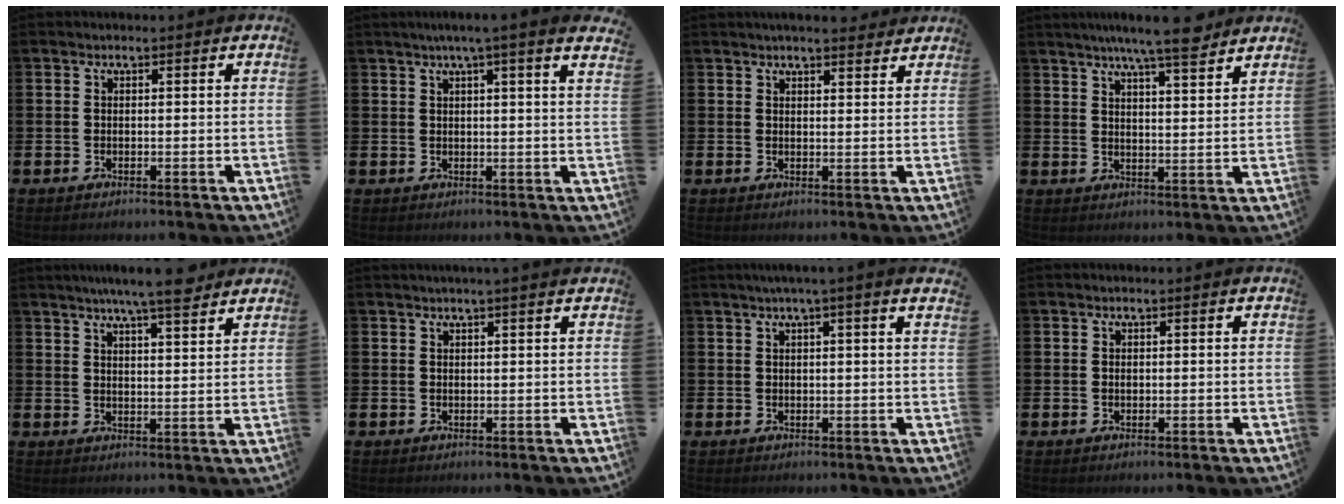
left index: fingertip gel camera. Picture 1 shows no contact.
{"total": 3.3, "force": [2.7, -0.8, 1.7], "torque": [-0.034, -0.009, 0.045]}
{"total": 3.1, "force": [3.1, 0.3, 0.4], "torque": [-0.003, -0.014, 0.055]}
{"total": 7.5, "force": [6.7, 0.2, 3.3], "torque": [-0.060, -0.030, 0.116]}
{"total": 7.0, "force": [6.3, 0.1, 2.9], "torque": [-0.060, -0.024, 0.111]}
{"total": 1.1, "force": [1.0, -0.2, 0.5], "torque": [-0.005, -0.002, 0.017]}
{"total": 2.2, "force": [1.7, -0.6, 1.3], "torque": [-0.030, 0.000, 0.030]}
{"total": 0.0}